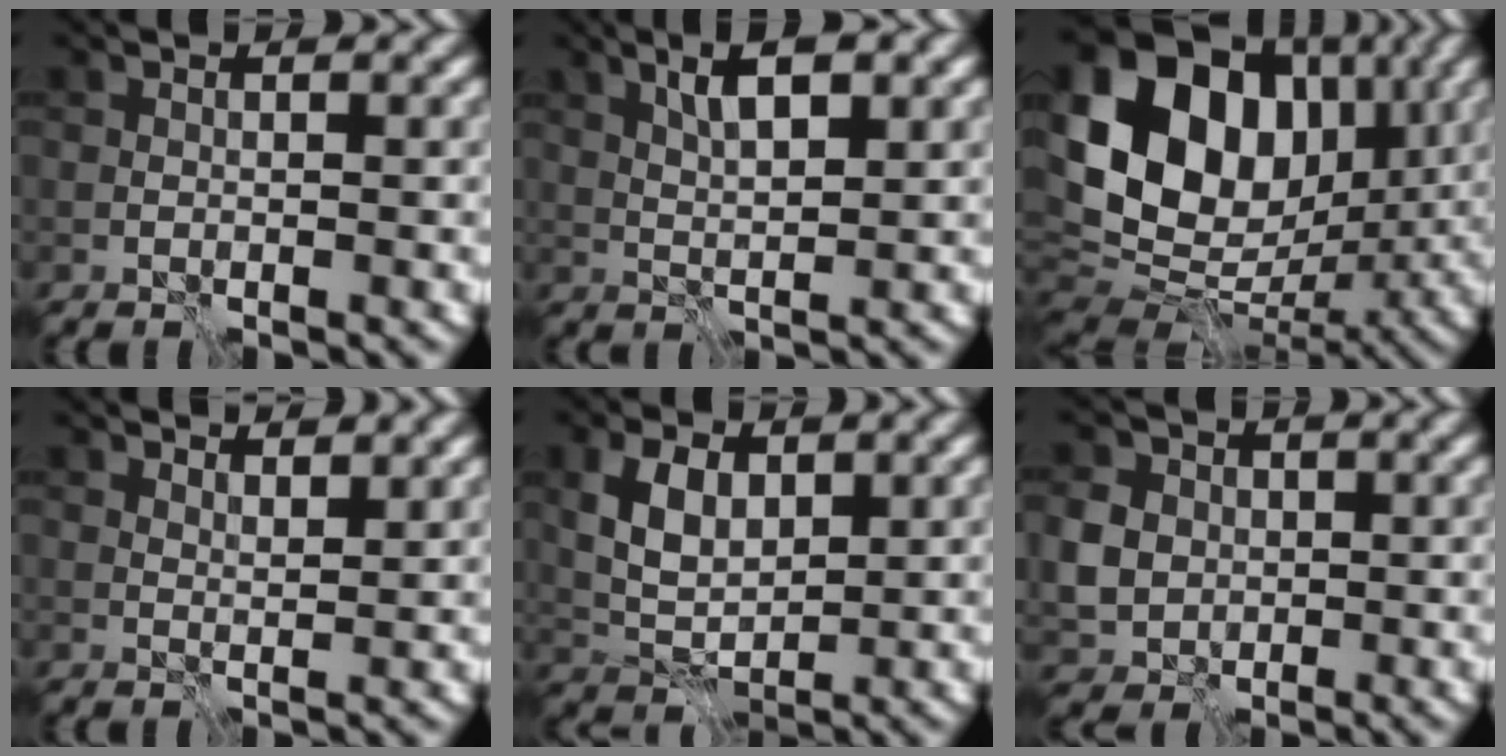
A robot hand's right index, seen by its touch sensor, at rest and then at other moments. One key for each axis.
{"total": 3.9, "fx": 1.9, "fy": 1.0, "fz": 3.3, "tx": -0.062, "ty": 0.003, "tz": 0.035}
{"total": 16.2, "fx": 3.7, "fy": 12.2, "fz": 10.0, "tx": -0.184, "ty": 0.021, "tz": 0.067}
{"total": 2.8, "fx": 2.5, "fy": 0.7, "fz": 1.0, "tx": -0.009, "ty": -0.003, "tz": 0.033}
{"total": 4.3, "fx": 1.6, "fy": 2.6, "fz": 3.0, "tx": -0.069, "ty": 0.004, "tz": 0.031}
{"total": 4.0, "fx": 0.3, "fy": 3.7, "fz": 1.6, "tx": -0.041, "ty": 0.001, "tz": 0.006}